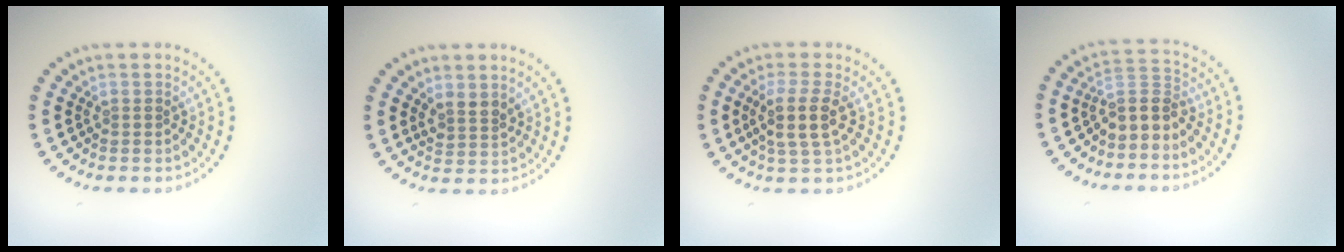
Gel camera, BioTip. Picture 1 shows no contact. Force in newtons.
{"total": 1.8, "press": 1.4, "slide": 1.1}
{"total": 3.1, "press": 2.6, "slide": 1.6}
{"total": 3.1, "press": 2.5, "slide": 1.8}